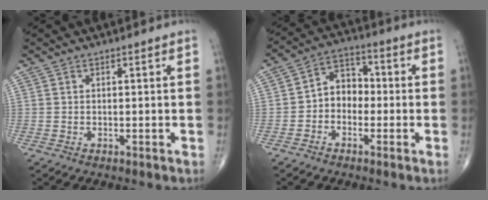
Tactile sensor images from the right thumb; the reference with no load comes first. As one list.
[{"total": 6.6, "force": [-1.7, 5.2, 3.6], "torque": [-0.031, 0.034, -0.048]}]